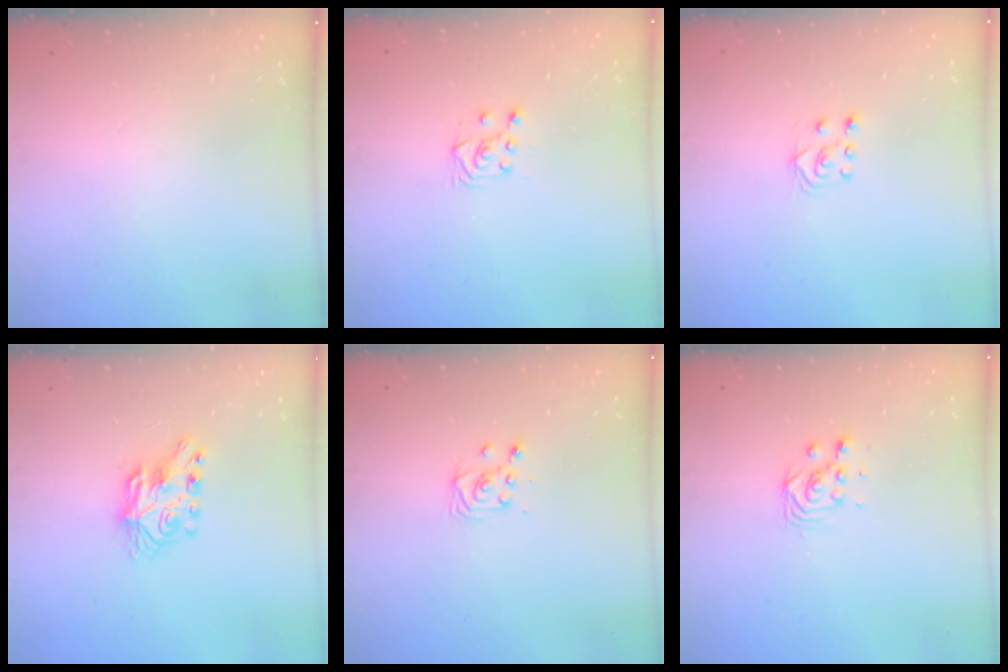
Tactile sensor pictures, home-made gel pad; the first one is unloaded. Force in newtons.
{"total": 4.5, "press": 4.4, "slide": 0.8}
{"total": 3.9, "press": 3.8, "slide": 0.7}
{"total": 7.7, "press": 7.6, "slide": 0.7}
{"total": 3.5, "press": 3.5, "slide": 0.4}
{"total": 5.3, "press": 5.2, "slide": 0.2}